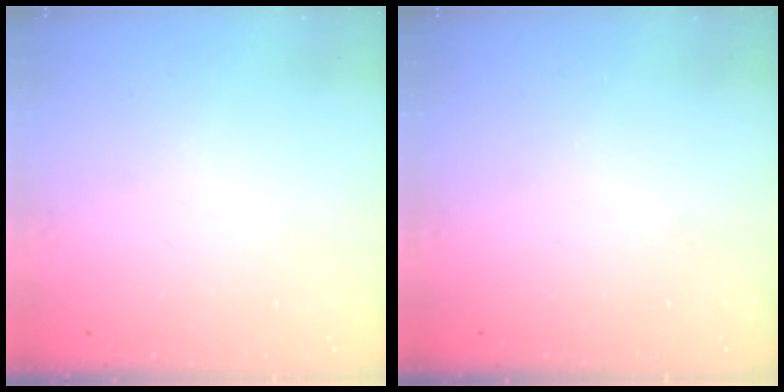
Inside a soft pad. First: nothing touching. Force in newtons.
{"total": 0.0}